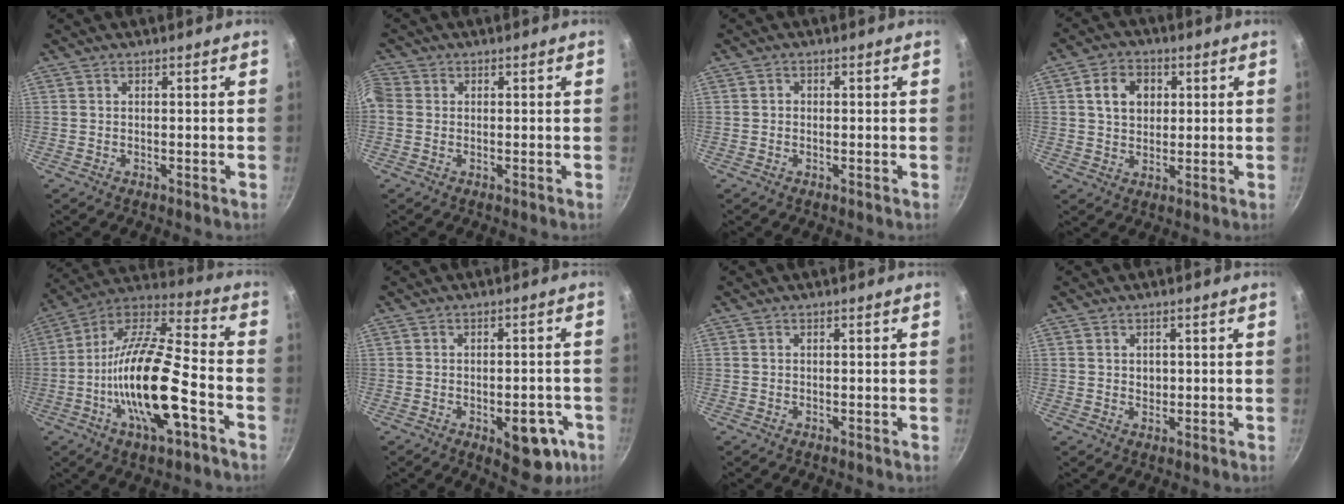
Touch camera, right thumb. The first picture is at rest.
{"total": 2.5, "force": [-0.1, 2.2, 1.2], "torque": [-0.024, 0.004, -0.012]}
{"total": 0.8, "force": [-0.1, 0.7, 0.3], "torque": [-0.002, 0.004, -0.003]}
{"total": 7.4, "force": [1.8, 5.8, 4.2], "torque": [-0.050, 0.005, 0.027]}
{"total": 21.4, "force": [-7.0, 7.1, 18.9], "torque": [-0.339, 0.031, -0.139]}
{"total": 10.3, "force": [-3.8, 5.1, 8.1], "torque": [-0.063, 0.016, -0.040]}
{"total": 0.0}
{"total": 1.8, "force": [0.4, 1.5, 0.9], "torque": [-0.008, -0.003, 0.006]}